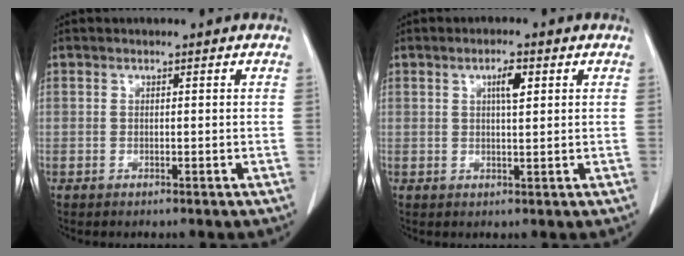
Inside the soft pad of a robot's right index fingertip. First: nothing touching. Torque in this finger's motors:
{"motor_torque": [0.25, -0.09, 0.06, 0.06]}